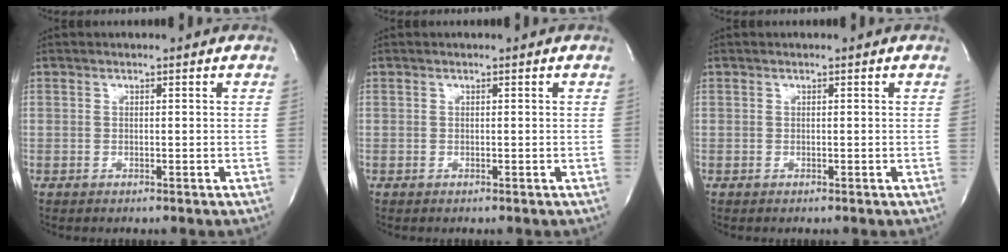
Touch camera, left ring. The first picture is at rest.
{"total": 0.0}
{"total": 0.0}